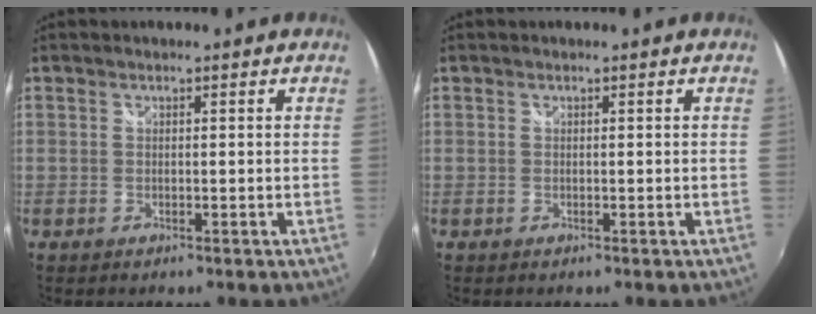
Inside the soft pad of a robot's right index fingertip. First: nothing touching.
{"total": 0.0}